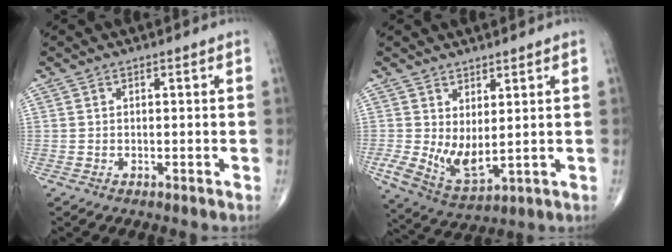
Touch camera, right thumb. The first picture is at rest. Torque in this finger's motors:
{"motor_torque": [1.40, 1.44, 0.52, -0.33, 0.06]}